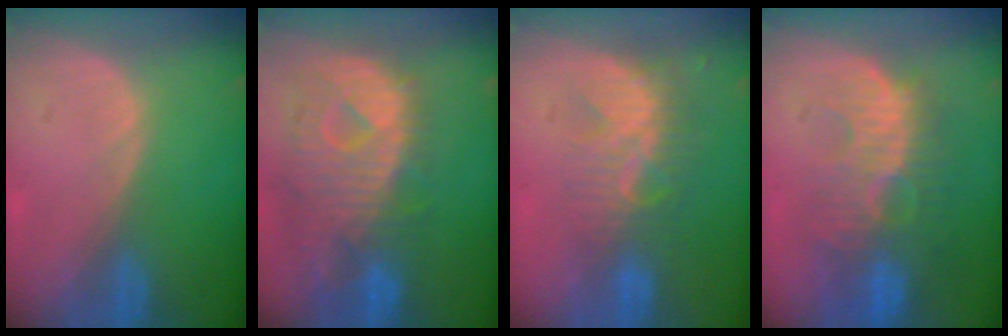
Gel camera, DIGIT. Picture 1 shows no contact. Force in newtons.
{"total": 12.1, "press": 10.5, "slide": 6.1}
{"total": 8.6, "press": 7.6, "slide": 4.1}
{"total": 10.7, "press": 9.7, "slide": 4.6}